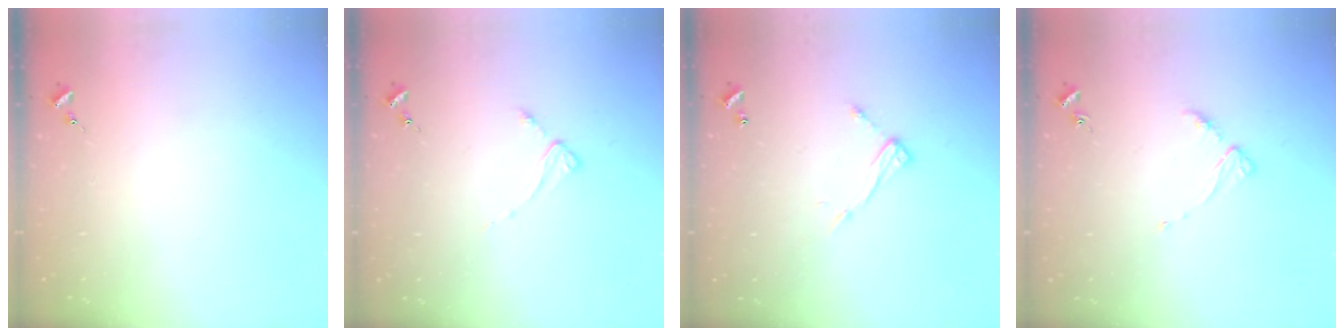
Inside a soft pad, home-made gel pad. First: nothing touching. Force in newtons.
{"total": 2.6, "press": 2.6, "slide": 0.3}
{"total": 8.6, "press": 8.6, "slide": 0.4}
{"total": 4.5, "press": 4.4, "slide": 0.6}